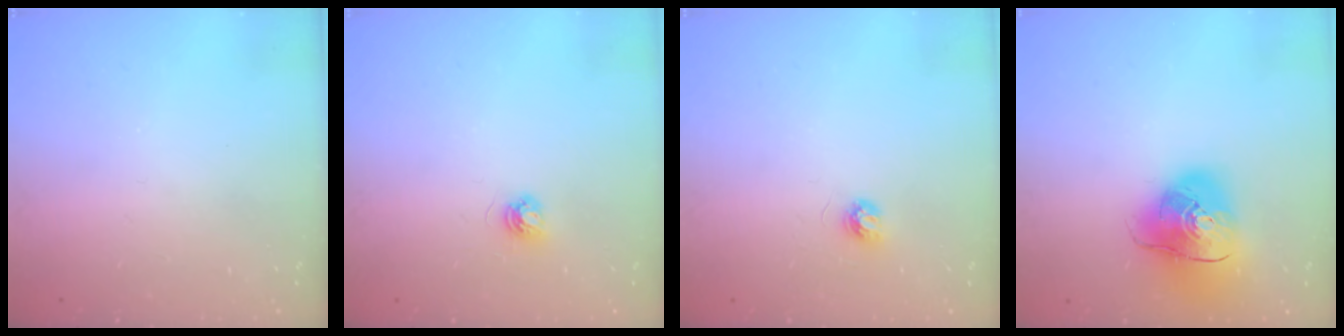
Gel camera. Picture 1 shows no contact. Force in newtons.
{"total": 3.9, "press": 3.9, "slide": 0.4}
{"total": 3.7, "press": 3.7, "slide": 0.3}
{"total": 14.0, "press": 13.8, "slide": 2.4}